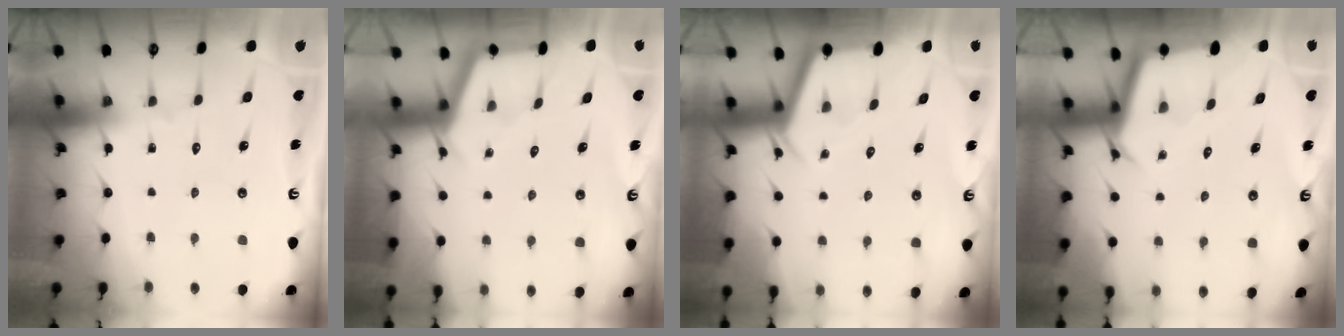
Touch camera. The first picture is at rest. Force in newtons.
{"total": 2.9, "press": 2.9, "slide": 0.3}
{"total": 2.9, "press": 2.9, "slide": 0.3}
{"total": 2.9, "press": 2.9, "slide": 0.1}